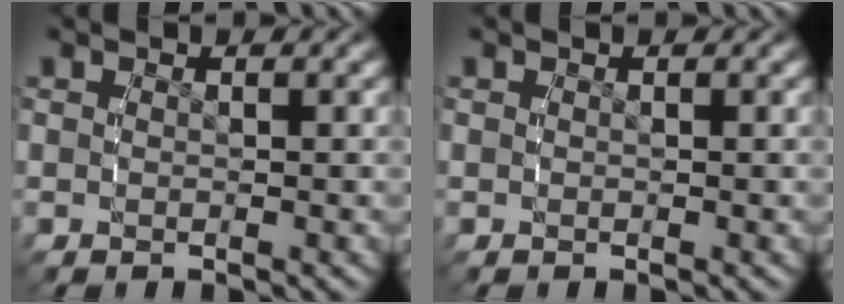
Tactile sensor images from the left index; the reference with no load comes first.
{"total": 0.0}